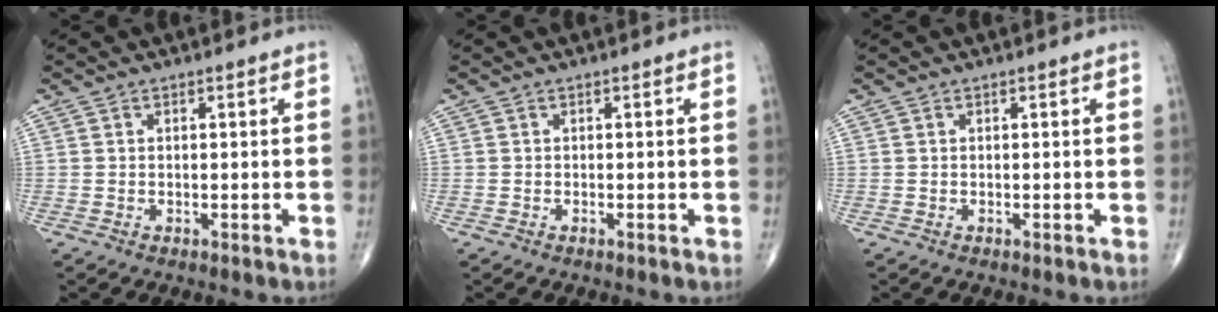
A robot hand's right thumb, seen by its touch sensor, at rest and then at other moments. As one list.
[{"total": 0.0}, {"total": 0.0}]